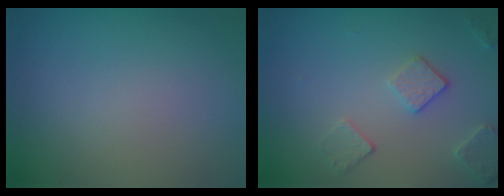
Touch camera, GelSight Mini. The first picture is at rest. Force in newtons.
{"total": 2.6, "press": 2.5, "slide": 0.8}